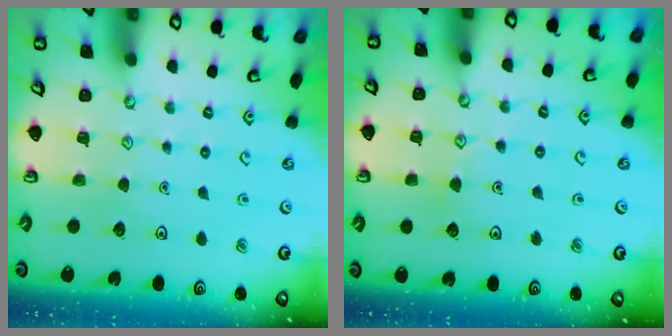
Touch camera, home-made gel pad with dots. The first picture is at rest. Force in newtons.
{"total": 4.4, "press": 4.4, "slide": 0.4}